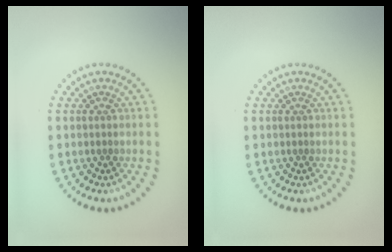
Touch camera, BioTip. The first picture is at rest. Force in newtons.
{"total": 0.0}